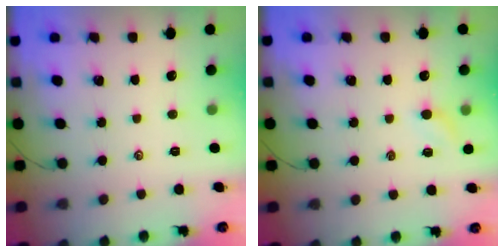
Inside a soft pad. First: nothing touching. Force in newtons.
{"total": 5.3, "press": 5.3, "slide": 0.7}